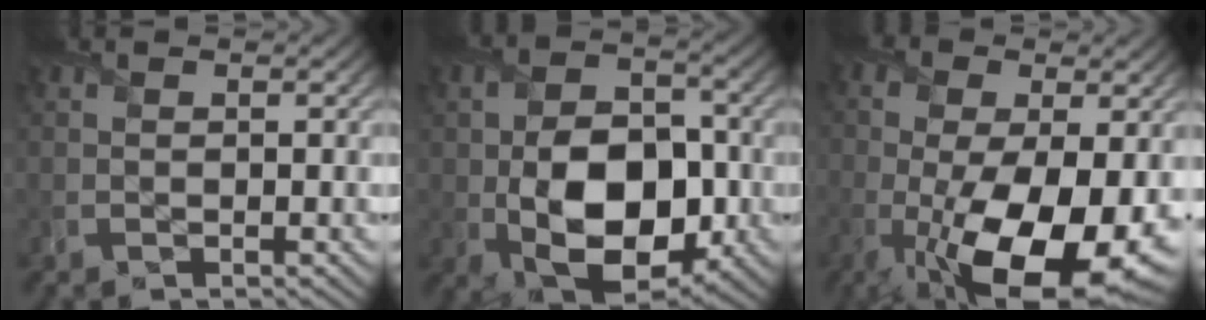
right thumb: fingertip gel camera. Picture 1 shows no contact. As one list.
[{"total": 12.7, "force": [-2.4, 8.2, 9.4], "torque": [-0.173, -0.027, -0.032]}, {"total": 16.9, "force": [-4.5, 8.3, 14.0], "torque": [-0.262, -0.051, -0.058]}]